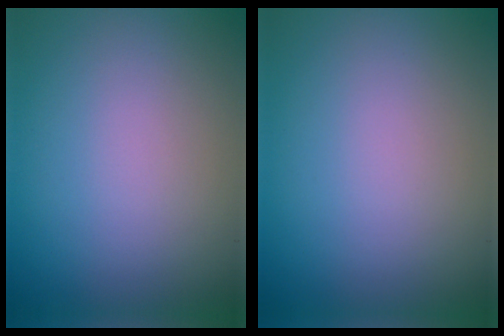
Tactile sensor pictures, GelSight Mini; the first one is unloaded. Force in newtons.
{"total": 0.0}